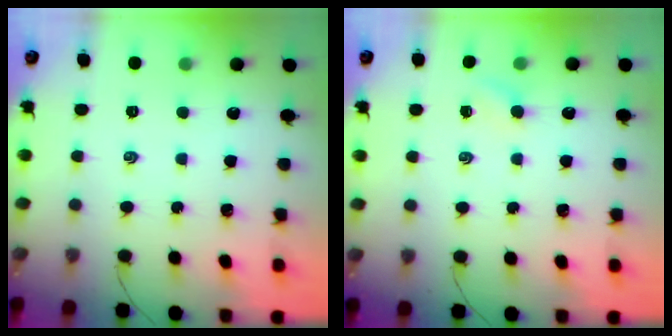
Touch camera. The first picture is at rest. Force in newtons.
{"total": 2.8, "press": 2.7, "slide": 0.8}